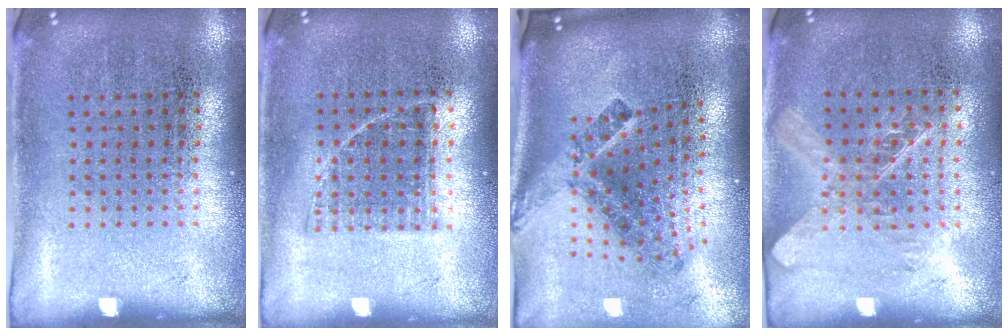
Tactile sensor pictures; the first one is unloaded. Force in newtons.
{"total": 1.0, "press": 0.8, "slide": 0.6}
{"total": 2.9, "press": 1.7, "slide": 2.3}
{"total": 1.6, "press": 1.4, "slide": 0.8}